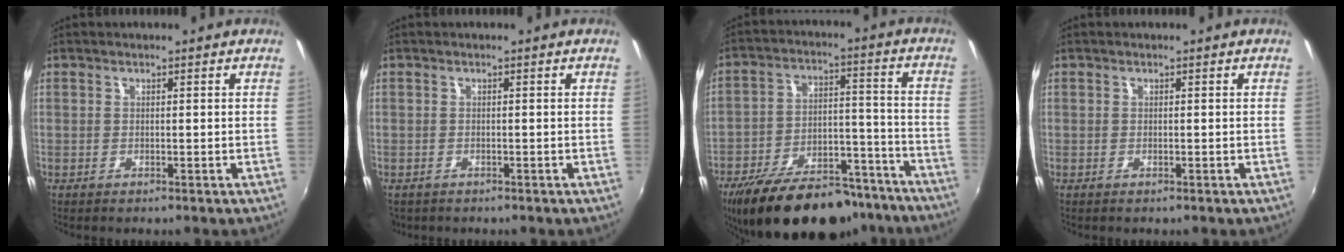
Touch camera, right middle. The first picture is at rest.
{"total": 1.7, "force": [-1.1, 1.2, 0.6], "torque": [-0.016, -0.007, -0.015]}
{"total": 25.1, "force": [-19.7, 10.2, 11.8], "torque": [-0.219, 0.011, -0.274]}
{"total": 0.0}